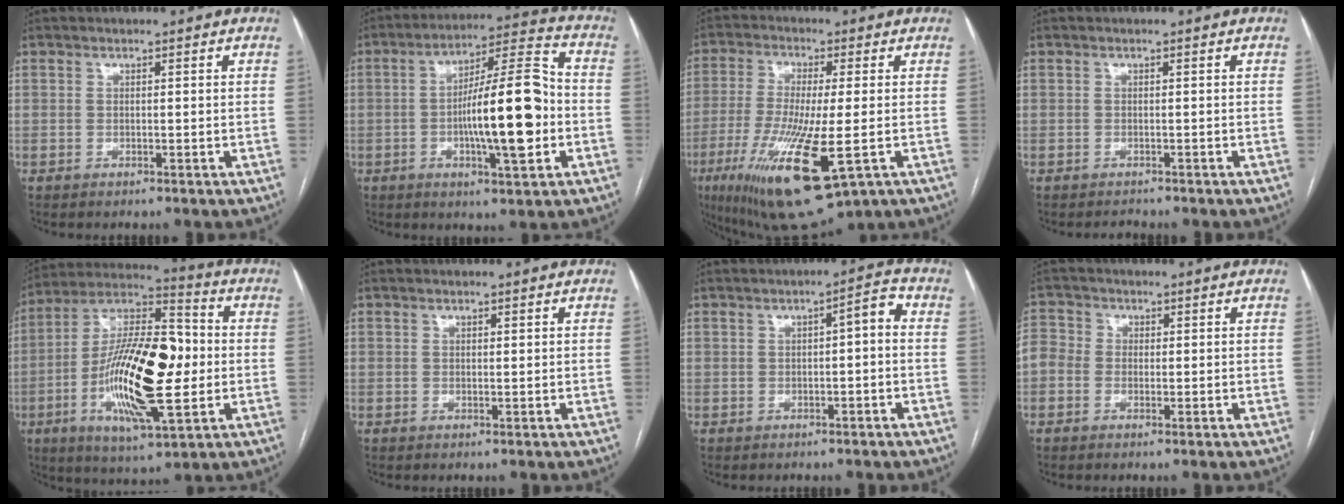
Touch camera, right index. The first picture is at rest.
{"total": 15.5, "force": [-2.6, 2.5, 15.1], "torque": [-0.247, 0.015, -0.040]}
{"total": 16.7, "force": [-6.1, 2.7, 15.3], "torque": [-0.311, -0.049, -0.099]}
{"total": 1.1, "force": [-1.1, 0.1, -0.3], "torque": [0.004, -0.003, -0.014]}
{"total": 21.0, "force": [-2.6, 5.9, 20.0], "torque": [-0.379, 0.009, -0.046]}
{"total": 0.0}
{"total": 3.2, "force": [-0.2, 0.7, 3.1], "torque": [-0.043, 0.020, -0.004]}
{"total": 5.5, "force": [-0.4, 5.1, 1.9], "torque": [-0.049, 0.025, -0.016]}